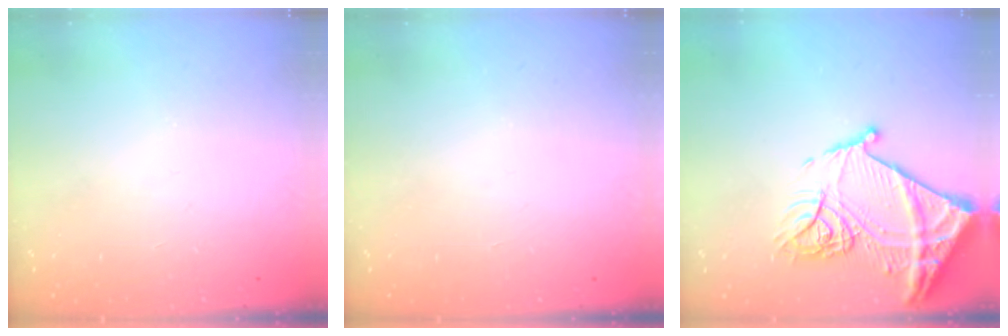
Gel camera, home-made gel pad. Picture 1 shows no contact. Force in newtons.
{"total": 1.5, "press": 1.5, "slide": 0.1}
{"total": 19.8, "press": 19.7, "slide": 2.1}